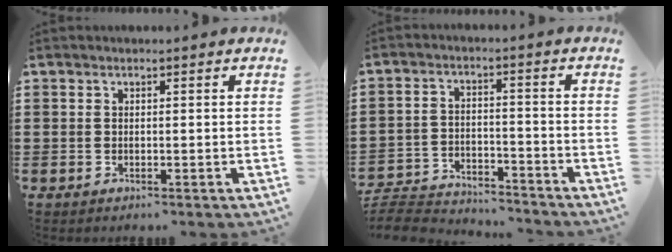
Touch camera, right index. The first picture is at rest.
{"total": 5.4, "force": [-5.3, 0.9, 0.8], "torque": [-0.032, 0.003, -0.111]}